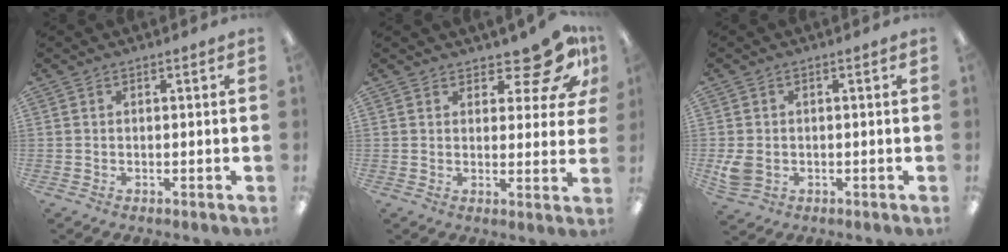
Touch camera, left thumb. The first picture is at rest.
{"total": 11.2, "force": [8.1, 4.5, 6.3], "torque": [-0.077, -0.051, 0.142]}
{"total": 4.8, "force": [-0.6, 3.8, 2.9], "torque": [-0.054, 0.002, -0.009]}